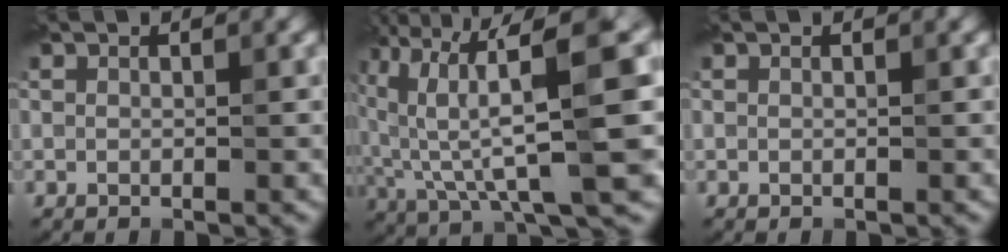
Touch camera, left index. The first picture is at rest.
{"total": 12.9, "force": [4.0, 2.7, 11.9], "torque": [-0.196, 0.020, 0.086]}
{"total": 0.0}